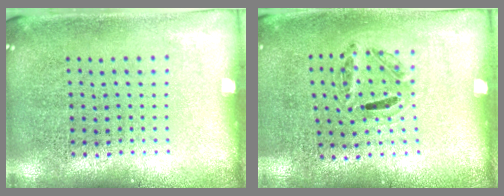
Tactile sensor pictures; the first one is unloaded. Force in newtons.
{"total": 1.1, "press": 0.6, "slide": 0.9}